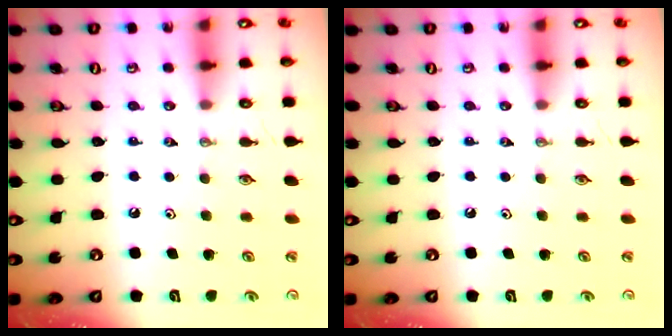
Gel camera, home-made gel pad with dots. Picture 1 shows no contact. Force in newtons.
{"total": 0.0}